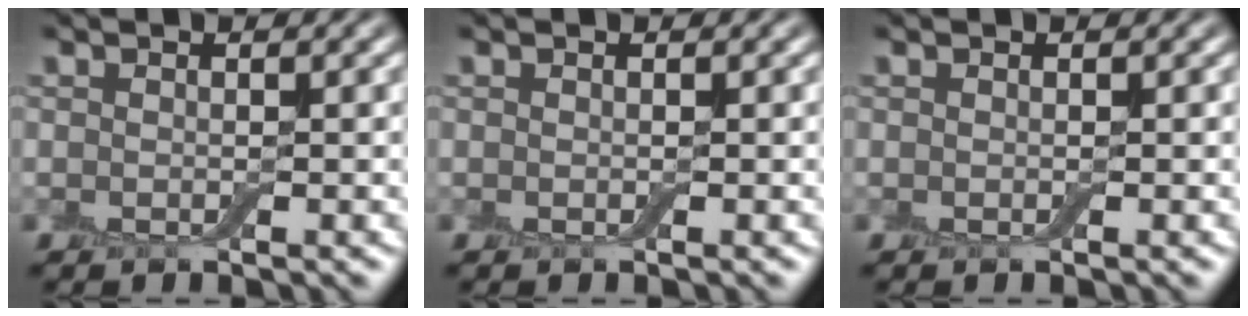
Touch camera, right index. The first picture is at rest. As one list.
[{"total": 0.0}, {"total": 0.0}]